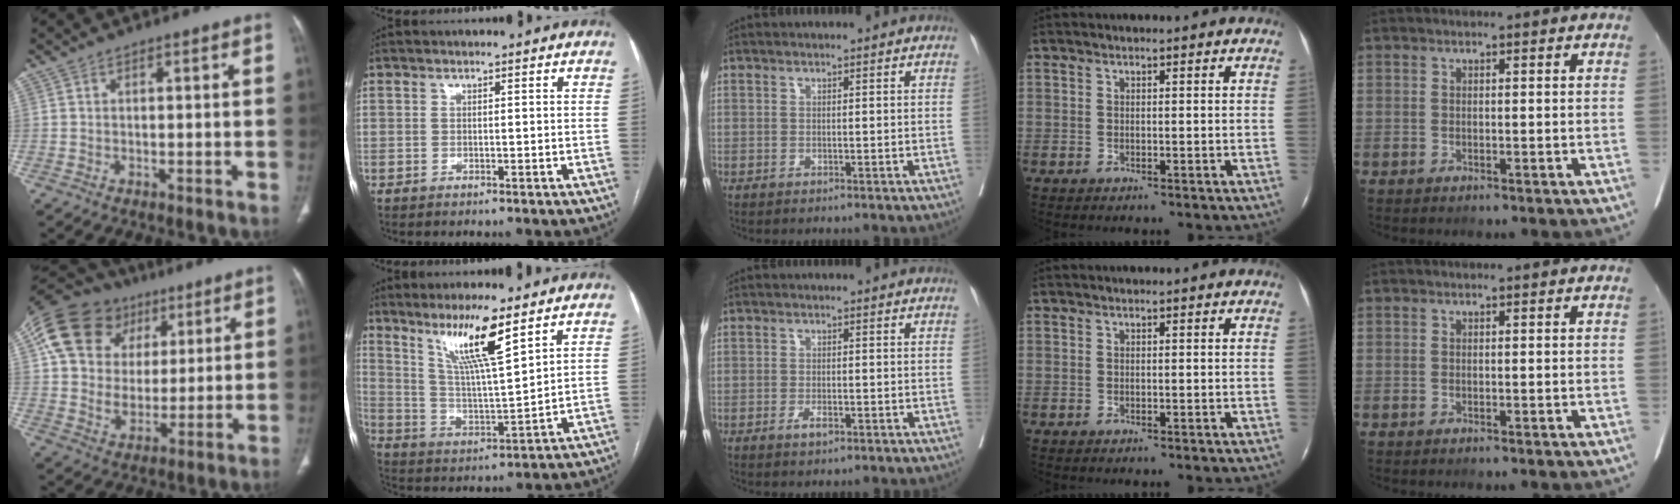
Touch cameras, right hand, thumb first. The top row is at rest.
{"thumb": {"total": 20.8, "force": [8.0, 16.2, 10.3], "torque": [-0.172, 0.017, 0.144]}, "index": {"total": 11.1, "force": [7.3, 0.1, 8.4], "torque": [-0.158, -0.009, 0.139]}, "middle": {"total": 1.8, "force": [-1.0, 0.6, 1.4], "torque": [-0.023, 0.000, -0.015]}}